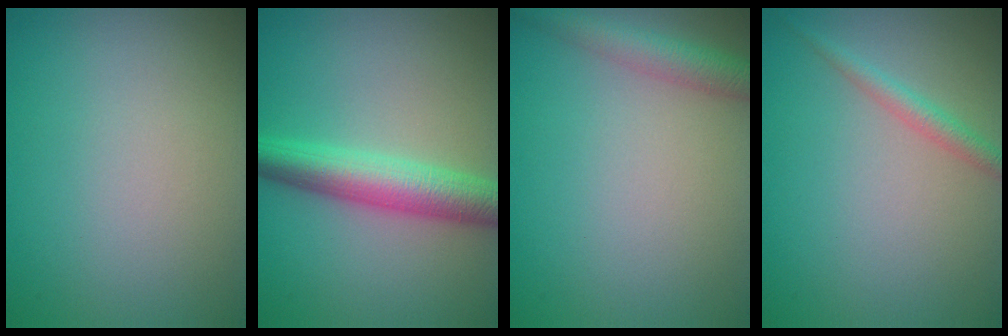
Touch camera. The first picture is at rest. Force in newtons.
{"total": 5.2, "press": 5.2, "slide": 0.0}
{"total": 3.0, "press": 3.0, "slide": 0.1}
{"total": 1.7, "press": 1.7, "slide": 0.1}